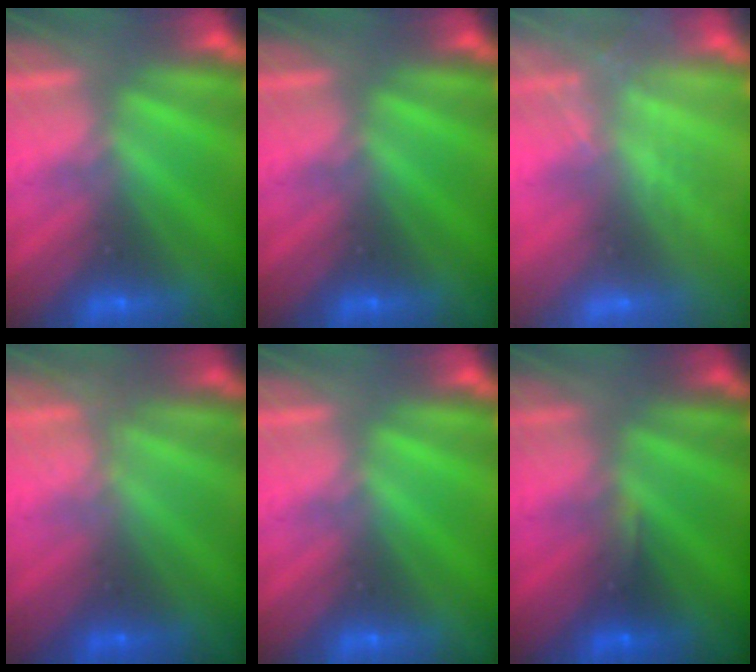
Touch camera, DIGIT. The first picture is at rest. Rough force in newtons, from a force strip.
{"total": 0.0}
{"total": 2.2}
{"total": 1.2}
{"total": 0.0}
{"total": 3.6}